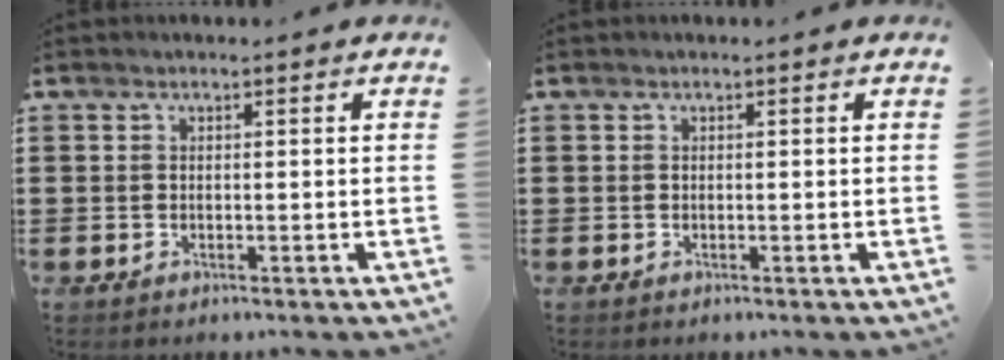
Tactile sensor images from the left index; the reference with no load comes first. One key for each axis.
{"total": 0.0}